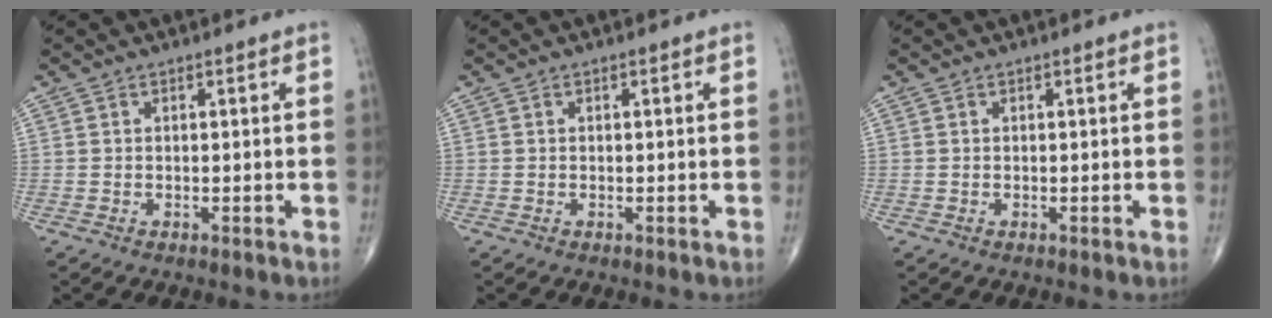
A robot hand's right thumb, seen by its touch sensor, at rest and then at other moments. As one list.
[{"total": 0.0}, {"total": 0.0}]